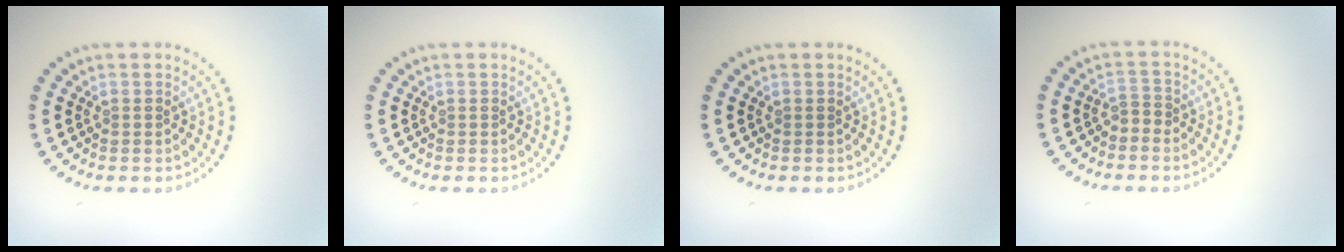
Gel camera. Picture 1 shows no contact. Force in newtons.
{"total": 0.0}
{"total": 0.0}
{"total": 1.0, "press": 0.8, "slide": 0.7}